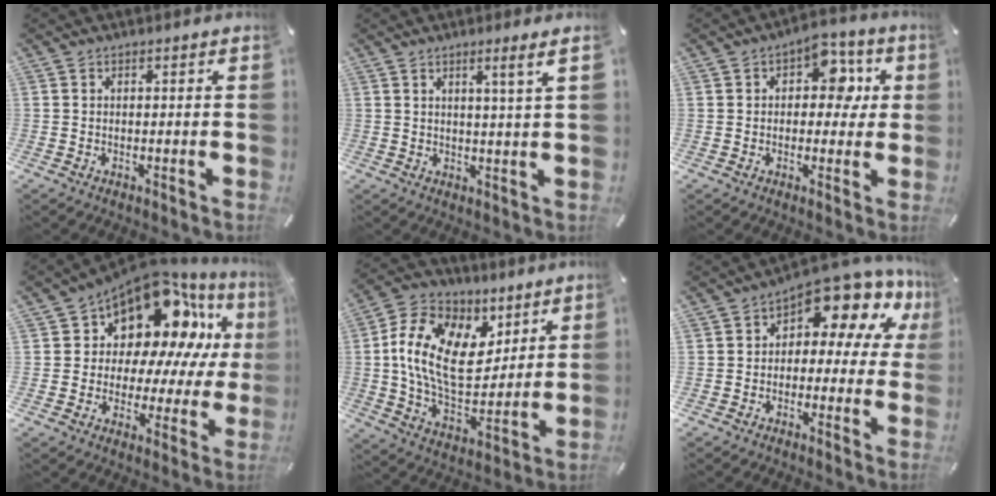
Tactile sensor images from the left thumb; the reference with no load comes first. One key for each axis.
{"total": 4.6, "fx": 2.5, "fy": -0.6, "fz": 3.9, "tx": -0.079, "ty": -0.003, "tz": 0.040}
{"total": 9.0, "fx": 2.6, "fy": 6.4, "fz": 5.7, "tx": -0.059, "ty": -0.010, "tz": 0.036}
{"total": 14.7, "fx": 9.0, "fy": 8.9, "fz": 7.3, "tx": -0.113, "ty": -0.079, "tz": 0.157}
{"total": 18.7, "fx": 5.2, "fy": 12.7, "fz": 12.6, "tx": -0.242, "ty": -0.015, "tz": 0.097}
{"total": 11.1, "fx": 7.5, "fy": 5.0, "fz": 6.5, "tx": -0.097, "ty": -0.071, "tz": 0.125}